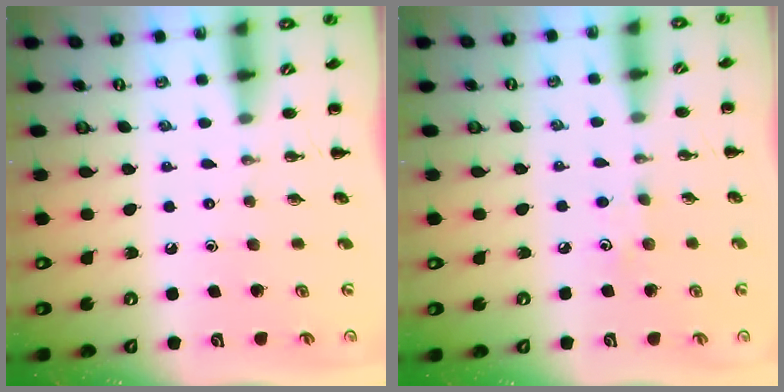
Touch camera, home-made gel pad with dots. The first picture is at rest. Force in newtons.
{"total": 4.5, "press": 4.3, "slide": 1.4}